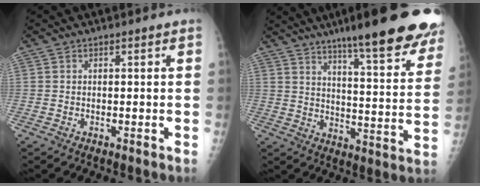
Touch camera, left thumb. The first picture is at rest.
{"total": 23.4, "force": [16.7, 3.8, 16.0], "torque": [-0.193, -0.072, 0.226]}